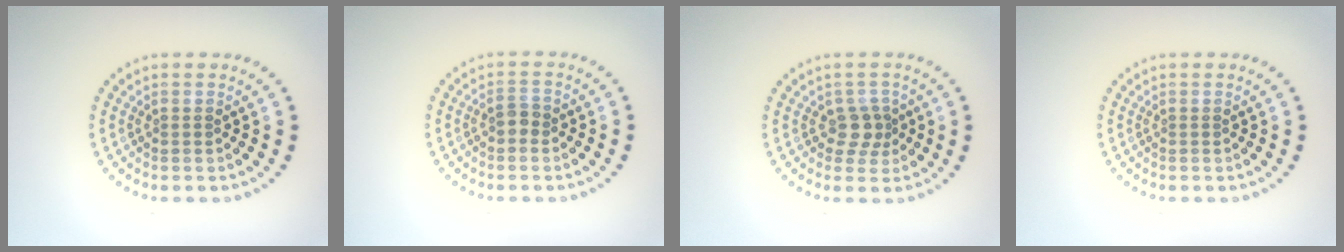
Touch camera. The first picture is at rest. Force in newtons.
{"total": 1.3, "press": 1.2, "slide": 0.4}
{"total": 2.1, "press": 1.7, "slide": 1.3}
{"total": 0.0}